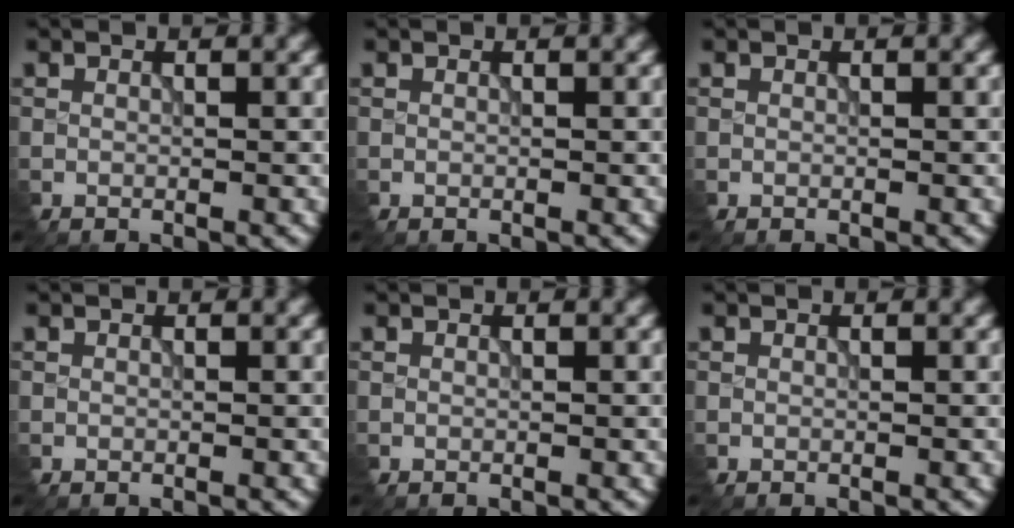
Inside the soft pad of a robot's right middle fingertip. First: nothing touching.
{"total": 0.0}
{"total": 0.0}
{"total": 0.0}
{"total": 0.0}
{"total": 0.0}